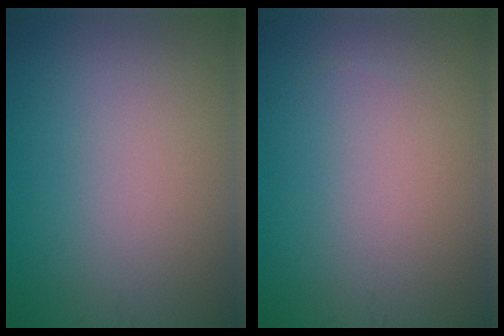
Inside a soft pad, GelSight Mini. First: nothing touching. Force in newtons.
{"total": 0.0}